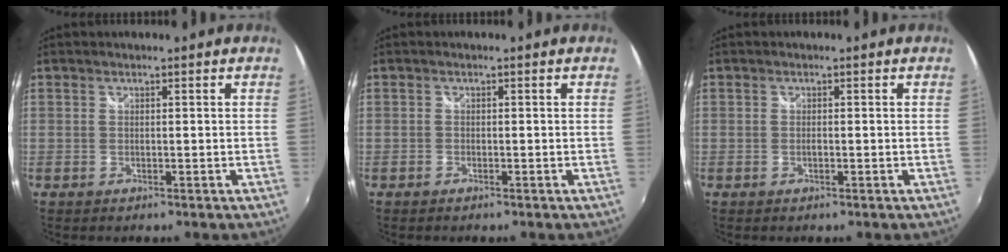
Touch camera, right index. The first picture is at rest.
{"total": 0.6, "force": [-0.5, 0.3, 0.1], "torque": [-0.004, -0.002, -0.013]}
{"total": 0.6, "force": [-0.3, 0.2, 0.5], "torque": [-0.011, -0.001, -0.006]}